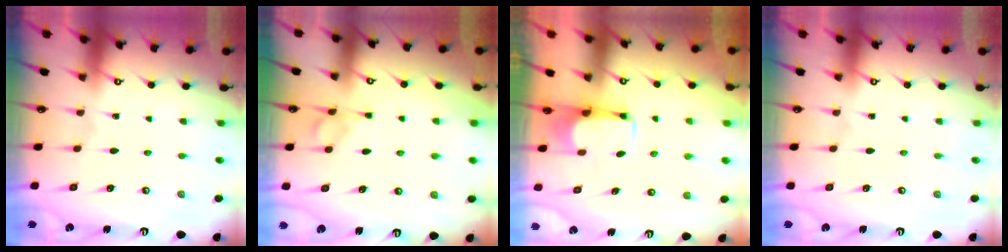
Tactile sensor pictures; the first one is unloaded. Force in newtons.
{"total": 5.6, "press": 5.5, "slide": 0.8}
{"total": 2.8, "press": 2.7, "slide": 0.9}
{"total": 0.0}